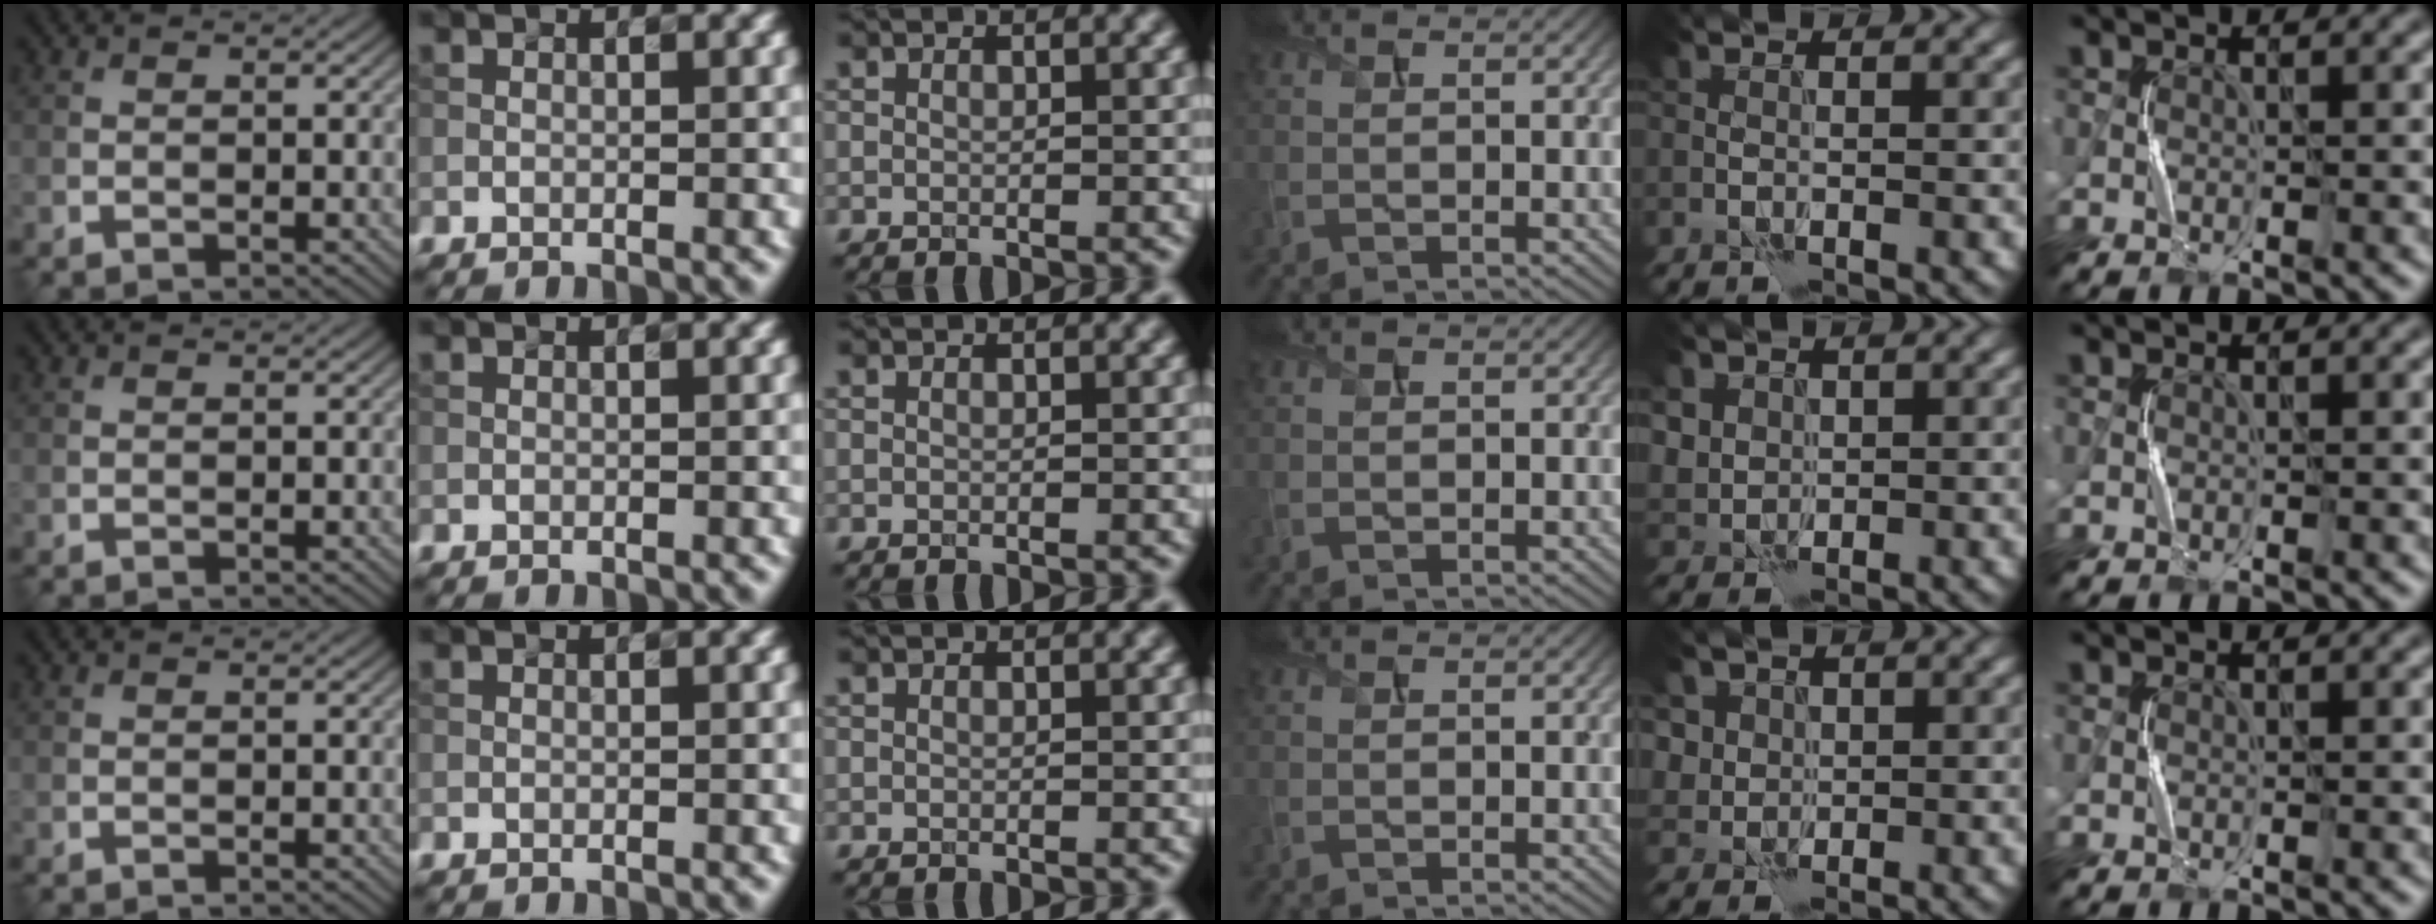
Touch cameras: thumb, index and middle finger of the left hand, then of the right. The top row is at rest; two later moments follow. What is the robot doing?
{"motion": "press", "object": "toy piano key"}